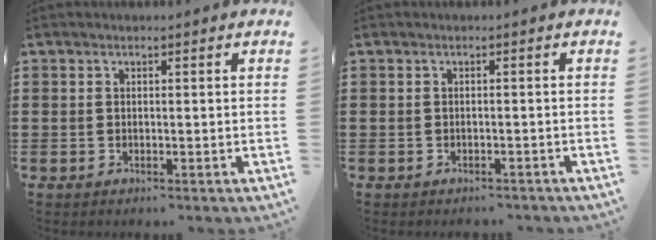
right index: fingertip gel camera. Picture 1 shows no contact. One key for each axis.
{"total": 0.9, "fx": -0.8, "fy": 0.3, "fz": 0.0, "tx": -0.004, "ty": 0.000, "tz": -0.019}